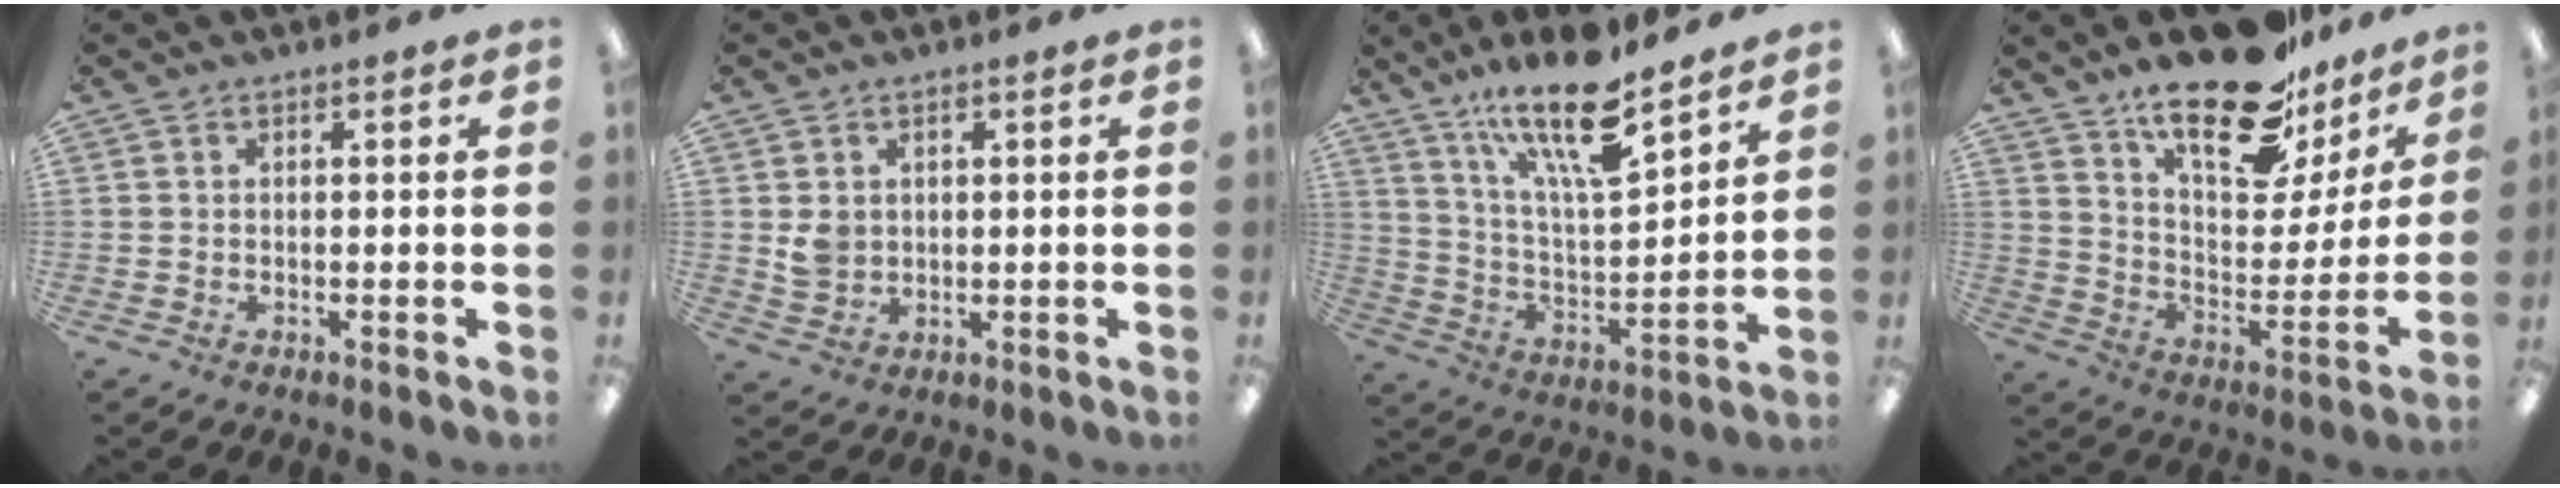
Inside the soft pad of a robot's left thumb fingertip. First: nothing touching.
{"total": 3.9, "force": [1.1, 3.4, 1.5], "torque": [-0.016, -0.001, 0.019]}
{"total": 18.7, "force": [13.8, 5.0, 11.5], "torque": [-0.204, -0.081, 0.232]}
{"total": 22.4, "force": [17.3, 8.3, 11.6], "torque": [-0.182, -0.116, 0.296]}